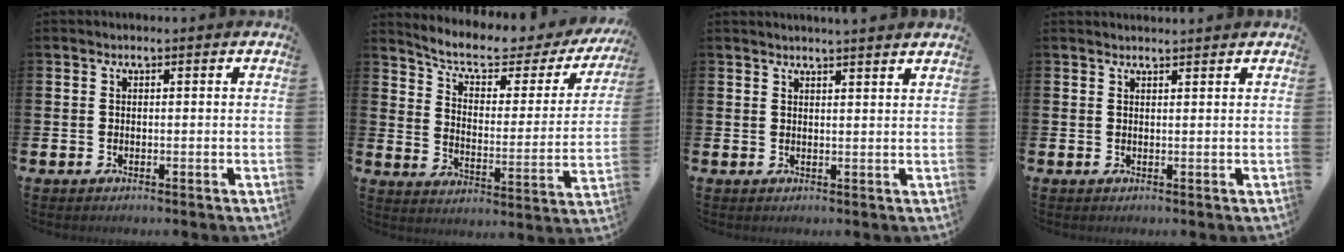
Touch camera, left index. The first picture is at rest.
{"total": 6.6, "force": [5.4, 2.1, 3.1], "torque": [-0.086, -0.038, 0.085]}
{"total": 2.2, "force": [2.2, -0.5, 0.0], "torque": [-0.001, -0.012, 0.040]}
{"total": 1.2, "force": [1.2, -0.1, 0.0], "torque": [0.008, -0.008, 0.021]}